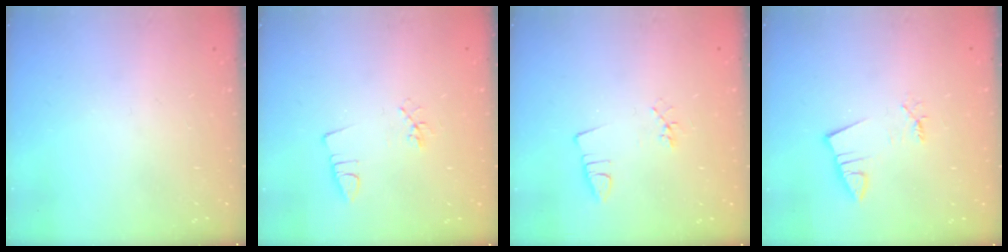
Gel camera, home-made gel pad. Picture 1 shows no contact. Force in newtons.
{"total": 2.9, "press": 2.5, "slide": 1.4}
{"total": 2.3, "press": 1.9, "slide": 1.4}
{"total": 2.2, "press": 2.1, "slide": 0.2}